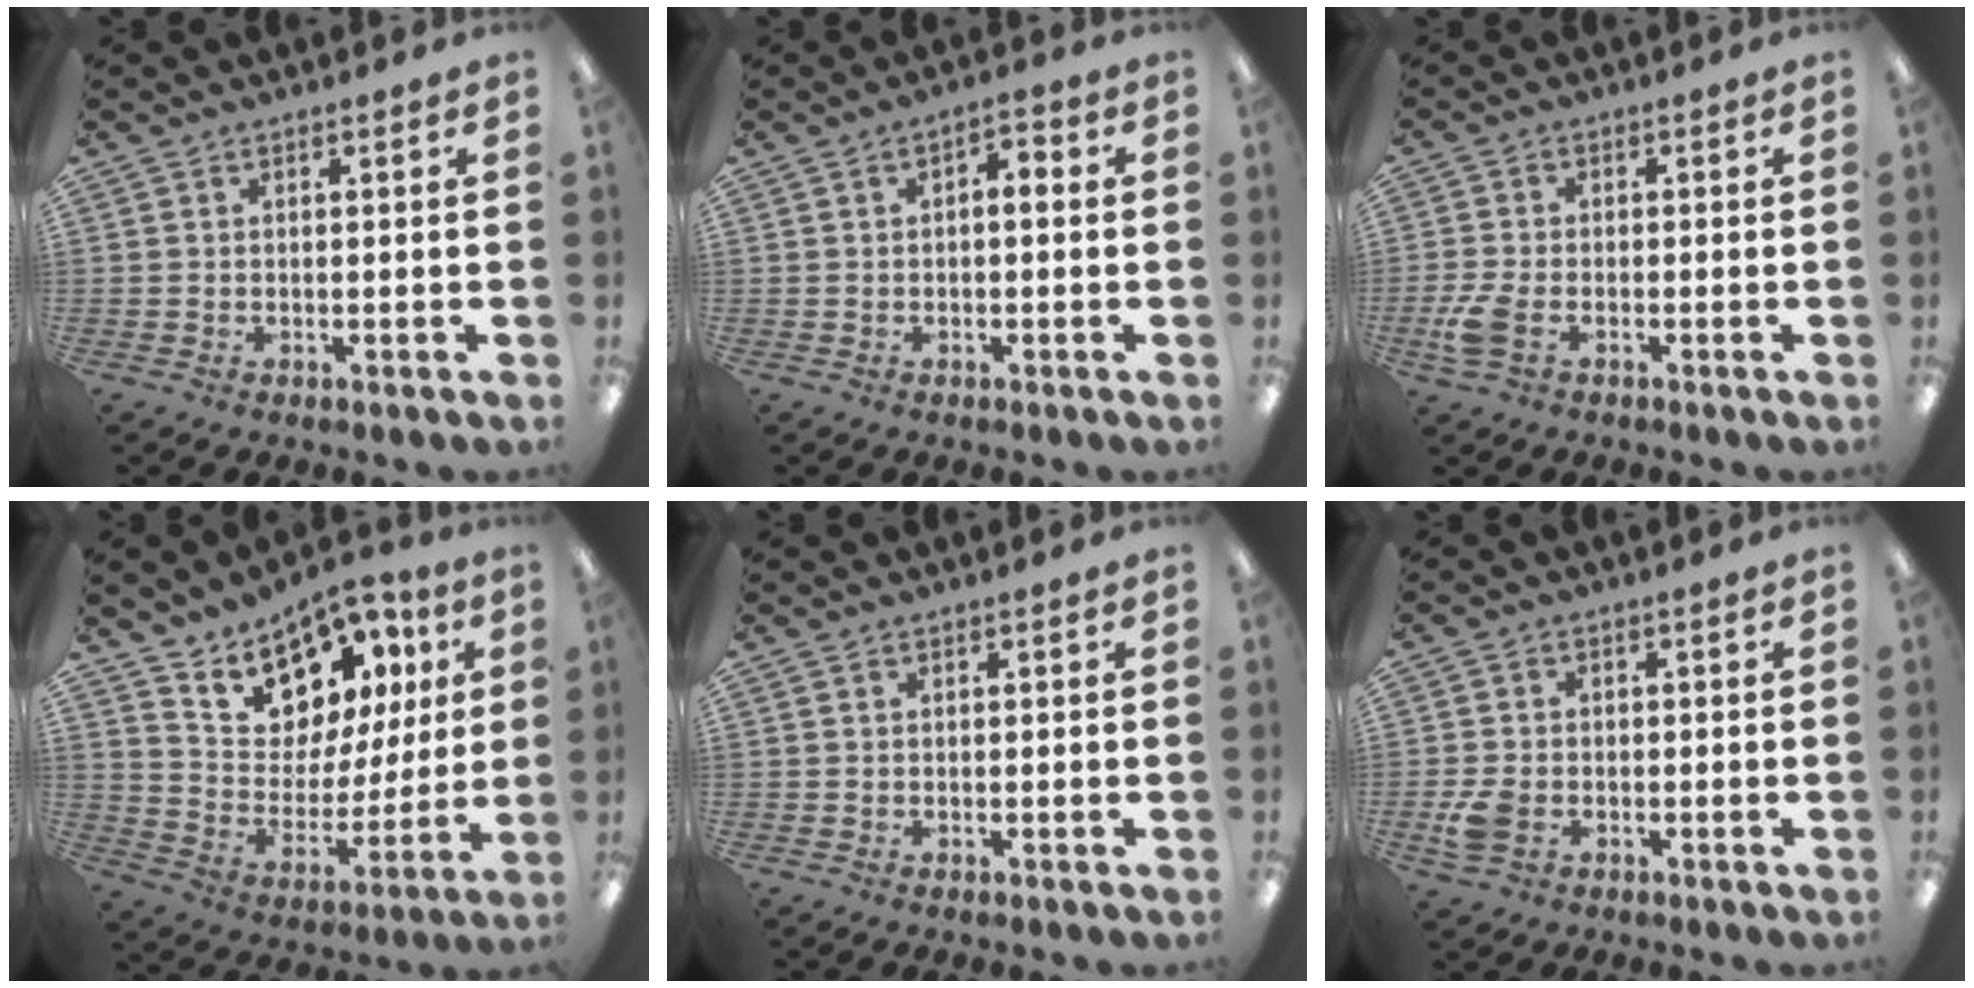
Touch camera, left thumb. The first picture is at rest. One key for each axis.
{"total": 2.7, "fx": -0.8, "fy": 1.6, "fz": 2.0, "tx": -0.036, "ty": 0.010, "tz": -0.017}
{"total": 5.7, "fx": -2.1, "fy": 3.3, "fz": 4.1, "tx": -0.095, "ty": 0.002, "tz": -0.042}
{"total": 14.6, "fx": 10.9, "fy": 8.8, "fz": 4.3, "tx": -0.089, "ty": -0.082, "tz": 0.203}
{"total": 0.0}
{"total": 5.3, "fx": -1.9, "fy": 3.7, "fz": 3.3, "tx": -0.070, "ty": 0.008, "tz": -0.034}